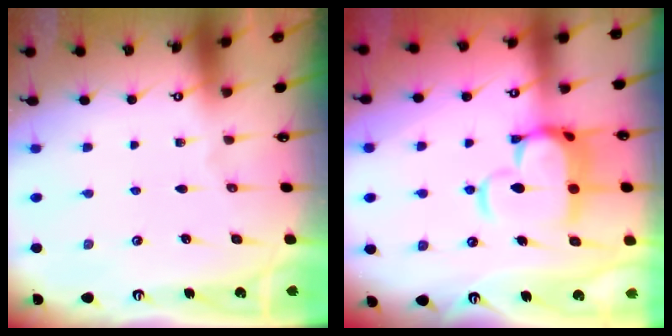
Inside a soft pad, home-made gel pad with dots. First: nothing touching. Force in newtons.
{"total": 10.0, "press": 9.8, "slide": 1.5}